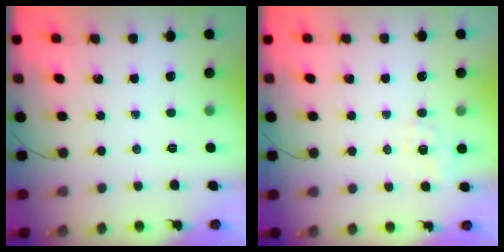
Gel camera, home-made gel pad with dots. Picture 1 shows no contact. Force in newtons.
{"total": 5.2, "press": 4.9, "slide": 1.6}